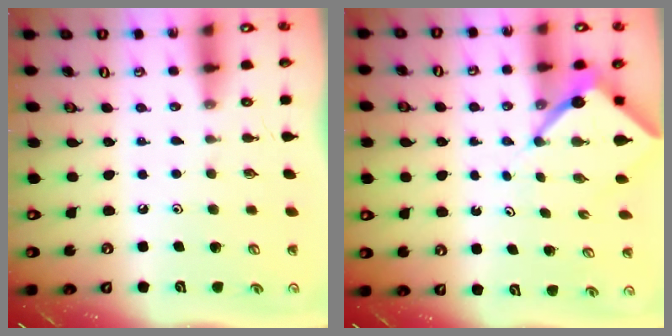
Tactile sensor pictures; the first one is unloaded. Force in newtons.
{"total": 5.1, "press": 5.1, "slide": 0.4}